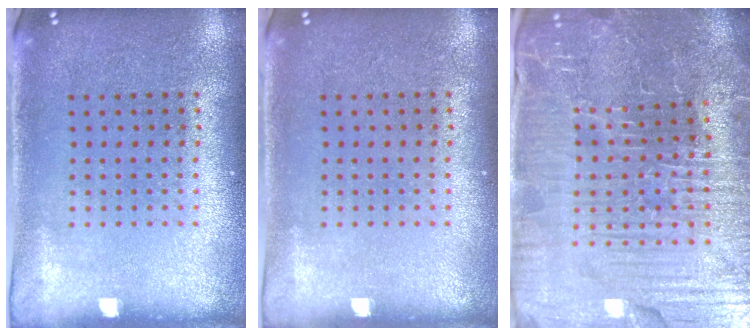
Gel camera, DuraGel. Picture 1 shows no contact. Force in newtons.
{"total": 0.0}
{"total": 5.6, "press": 5.4, "slide": 1.6}